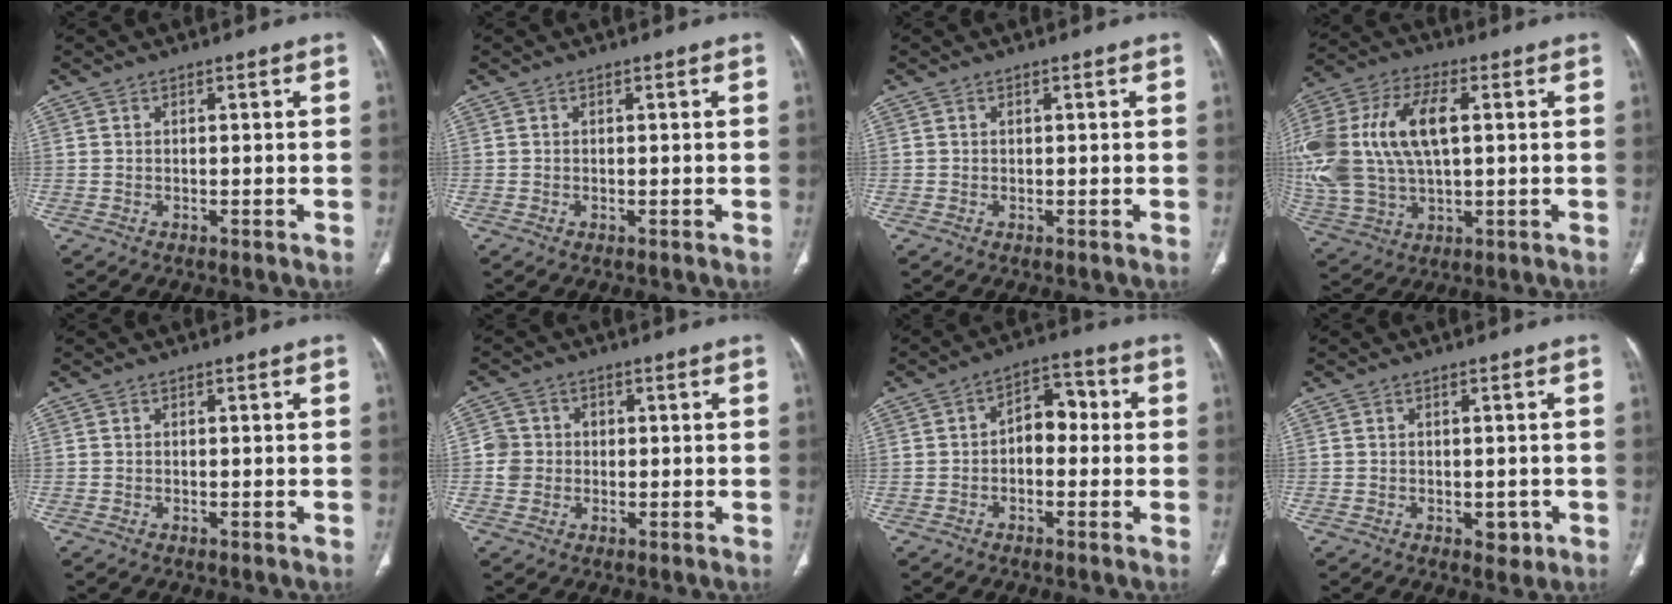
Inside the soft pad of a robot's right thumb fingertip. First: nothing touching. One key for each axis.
{"total": 0.0}
{"total": 0.0}
{"total": 24.8, "fx": 3.6, "fy": 13.9, "fz": 20.2, "tx": -0.472, "ty": 0.016, "tz": 0.071}
{"total": 0.0}
{"total": 4.3, "fx": -0.1, "fy": 4.2, "fz": 0.9, "tx": 0.007, "ty": 0.008, "tz": -0.007}
{"total": 6.7, "fx": -0.3, "fy": 4.4, "fz": 5.1, "tx": -0.048, "ty": 0.023, "tz": -0.017}
{"total": 2.4, "fx": -0.8, "fy": 1.6, "fz": 1.6, "tx": -0.006, "ty": 0.001, "tz": -0.004}